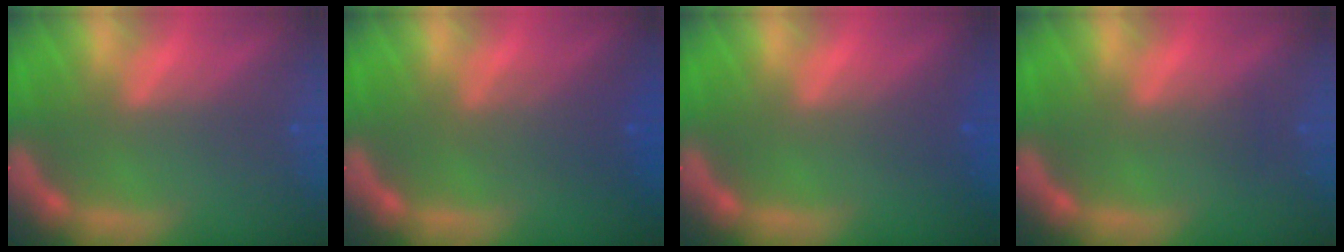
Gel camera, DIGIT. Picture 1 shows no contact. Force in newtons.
{"total": 3.1}
{"total": 1.4}
{"total": 1.0}